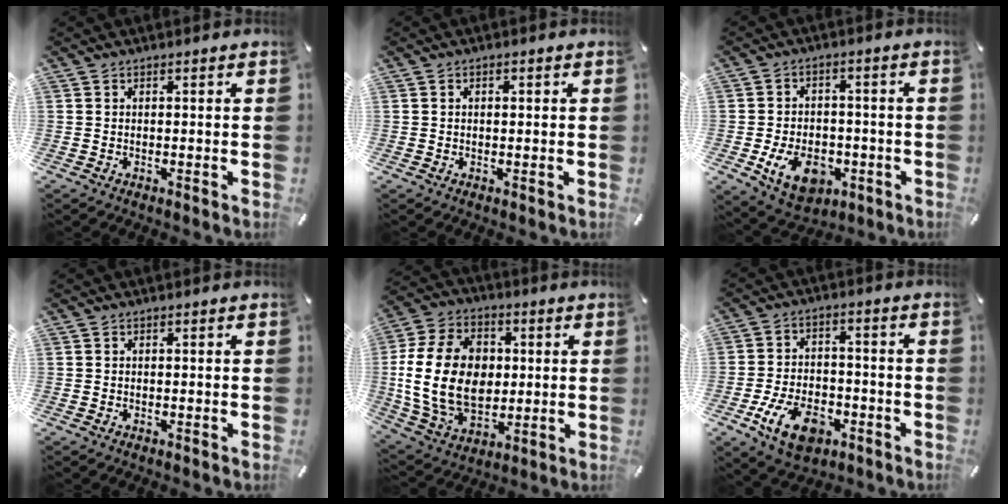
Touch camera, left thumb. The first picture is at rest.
{"total": 1.0, "force": [0.0, 0.6, 0.8], "torque": [-0.016, 0.004, -0.001]}
{"total": 11.1, "force": [-3.9, 7.8, 6.9], "torque": [-0.121, 0.008, -0.070]}
{"total": 0.0}
{"total": 19.9, "force": [0.3, 15.0, 13.0], "torque": [-0.279, 0.003, 0.003]}
{"total": 11.7, "force": [-5.4, 7.2, 7.5], "torque": [-0.145, 0.022, -0.097]}